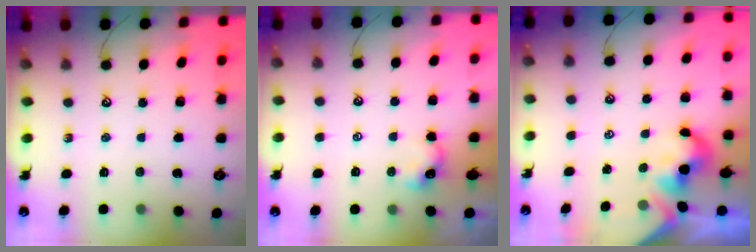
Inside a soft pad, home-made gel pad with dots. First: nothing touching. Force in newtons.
{"total": 0.7, "press": 0.7, "slide": 0.1}
{"total": 1.8, "press": 1.7, "slide": 0.5}